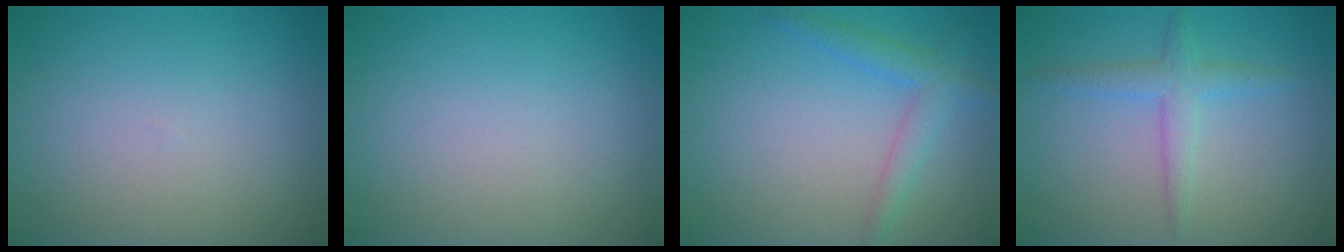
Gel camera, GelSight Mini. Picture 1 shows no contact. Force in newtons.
{"total": 0.0}
{"total": 2.7, "press": 2.7, "slide": 0.1}
{"total": 2.5, "press": 2.5, "slide": 0.1}